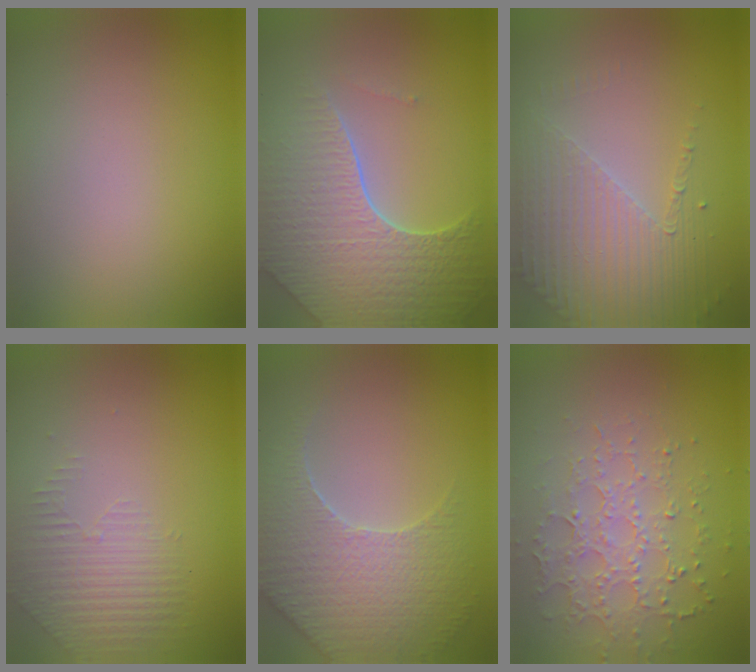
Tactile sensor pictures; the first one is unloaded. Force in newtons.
{"total": 8.4, "press": 5.8, "slide": 6.0}
{"total": 4.2, "press": 3.1, "slide": 2.9}
{"total": 1.5, "press": 0.9, "slide": 1.2}
{"total": 5.1, "press": 4.6, "slide": 2.1}
{"total": 3.5, "press": 3.3, "slide": 1.2}